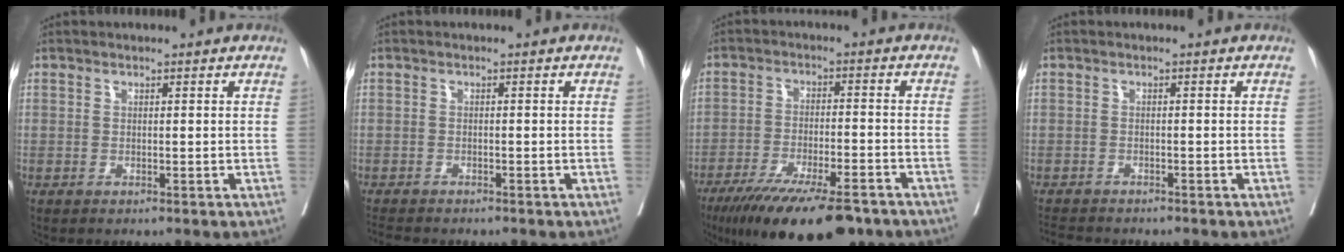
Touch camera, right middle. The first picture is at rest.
{"total": 4.7, "force": [-4.3, 0.9, 1.8], "torque": [-0.033, -0.012, -0.067]}
{"total": 16.7, "force": [-12.8, 3.3, 10.3], "torque": [-0.152, -0.026, -0.202]}
{"total": 5.7, "force": [-5.3, 1.0, 1.9], "torque": [-0.033, -0.012, -0.082]}